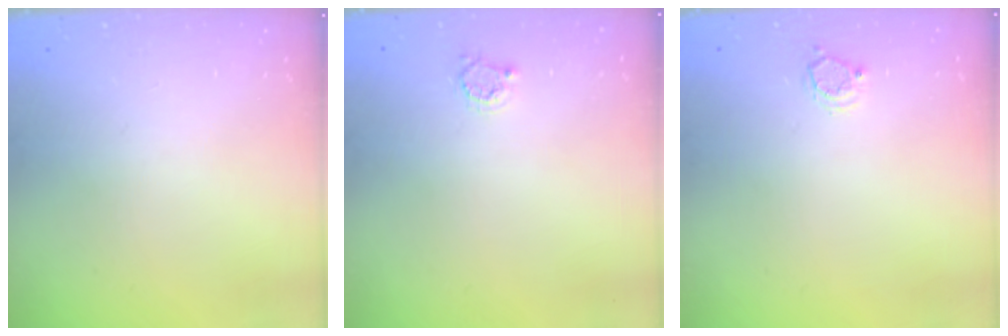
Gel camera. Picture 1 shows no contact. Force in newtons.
{"total": 2.8, "press": 2.8, "slide": 0.4}
{"total": 3.4, "press": 3.4, "slide": 0.4}